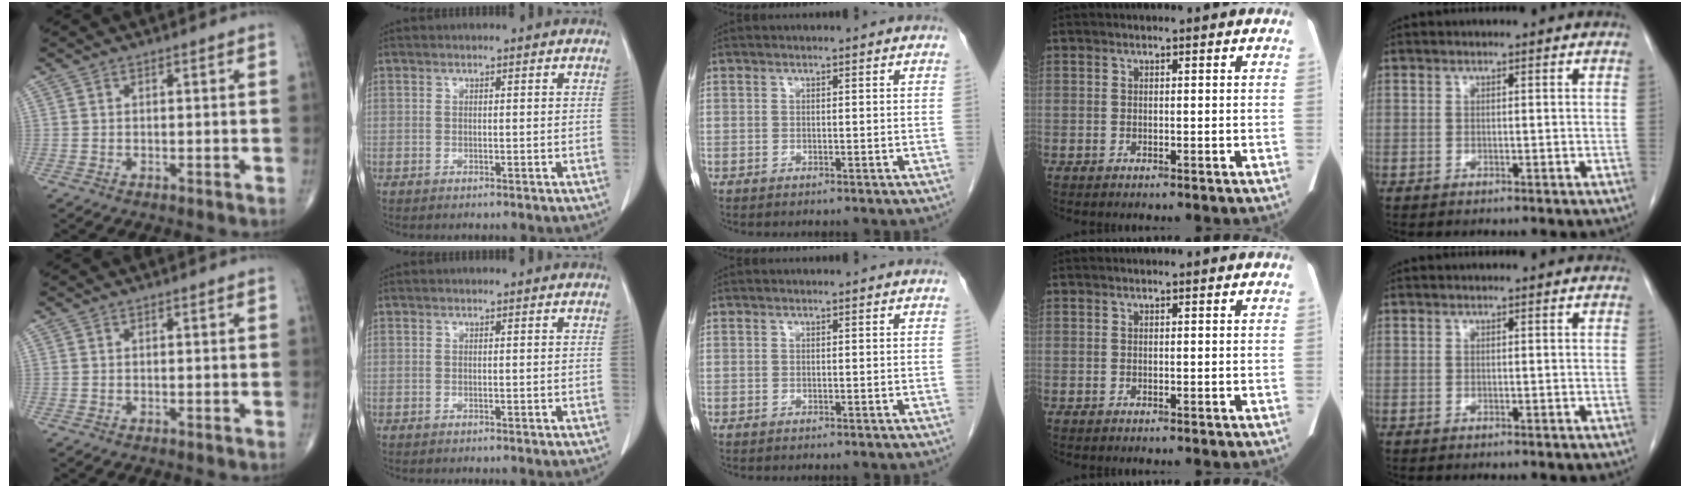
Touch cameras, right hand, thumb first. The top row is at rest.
{}